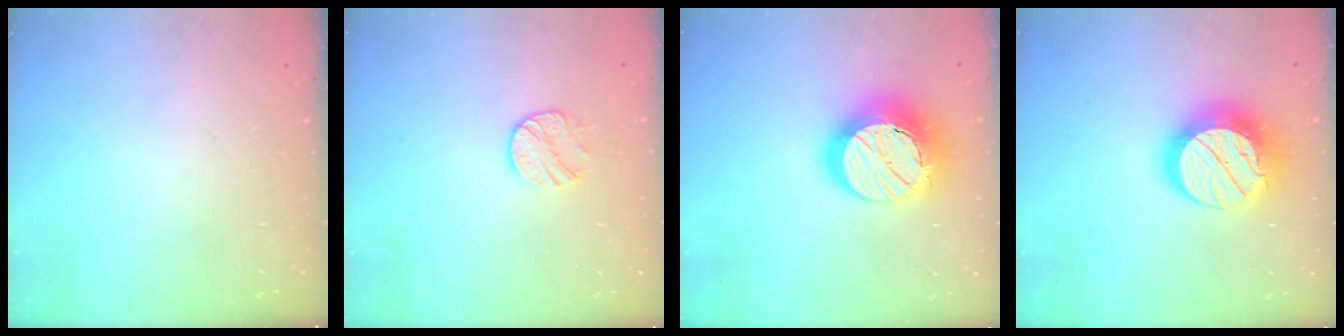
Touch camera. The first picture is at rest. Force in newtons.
{"total": 8.7, "press": 8.7, "slide": 0.5}
{"total": 20.3, "press": 20.2, "slide": 1.6}
{"total": 20.8, "press": 20.7, "slide": 1.7}